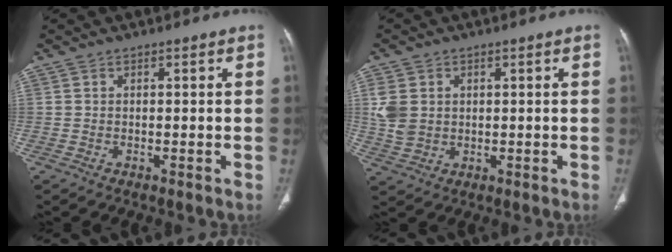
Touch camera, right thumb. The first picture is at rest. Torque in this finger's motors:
{"motor_torque": [0.96, 1.17, 0.65, 0.51, 0.04]}